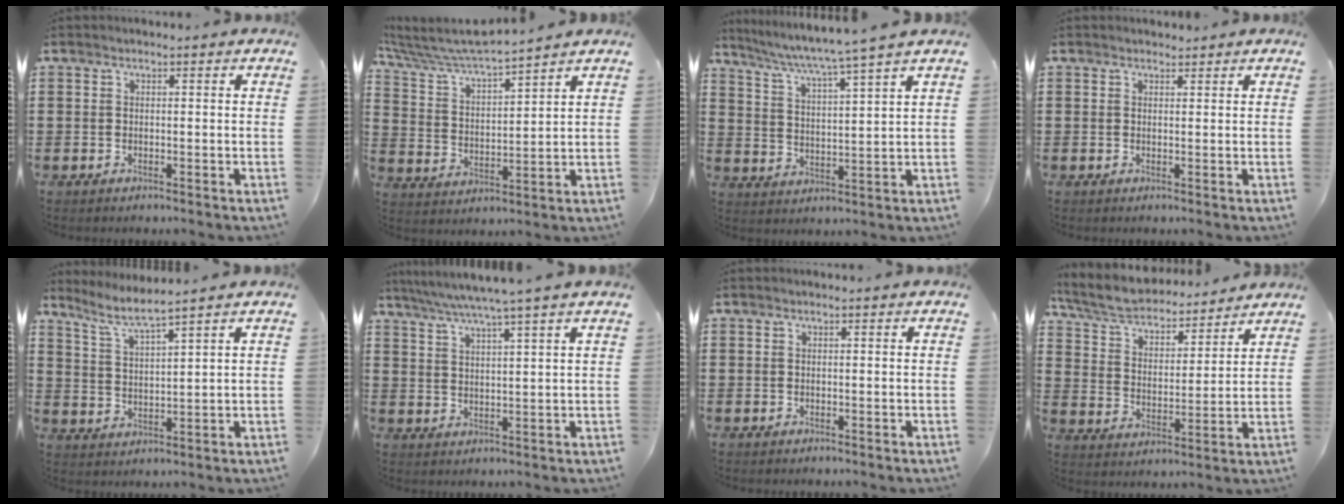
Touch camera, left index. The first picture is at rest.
{"total": 6.7, "force": [6.4, -0.3, 1.9], "torque": [-0.067, -0.041, 0.108]}
{"total": 4.4, "force": [3.6, -1.2, 2.1], "torque": [-0.061, -0.034, 0.052]}
{"total": 0.9, "force": [0.8, 0.4, 0.0], "torque": [-0.002, 0.001, 0.016]}
{"total": 4.5, "force": [3.8, -0.4, 2.3], "torque": [-0.059, -0.018, 0.064]}
{"total": 5.1, "force": [4.2, -1.1, 2.6], "torque": [-0.063, -0.021, 0.070]}
{"total": 0.0}
{"total": 6.4, "force": [6.0, 1.1, 2.1], "torque": [-0.070, -0.035, 0.101]}